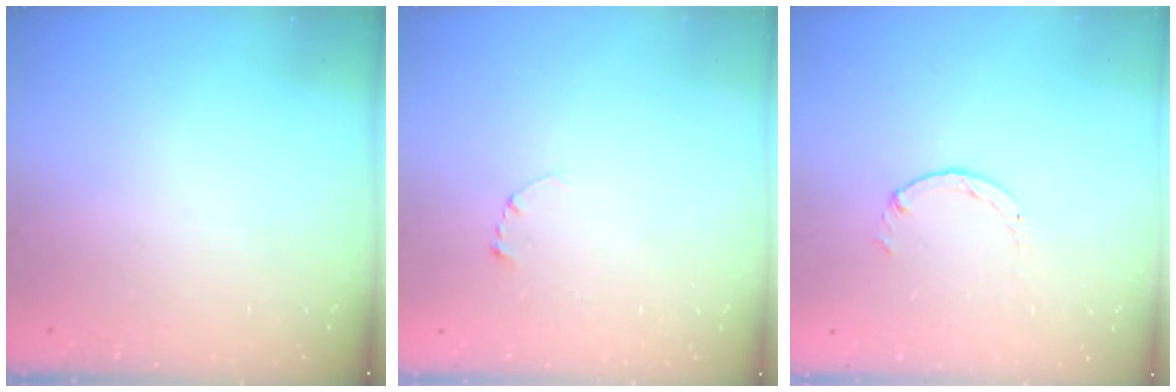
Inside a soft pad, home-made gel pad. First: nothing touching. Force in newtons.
{"total": 2.3, "press": 2.3, "slide": 0.2}
{"total": 1.1, "press": 1.1, "slide": 0.2}